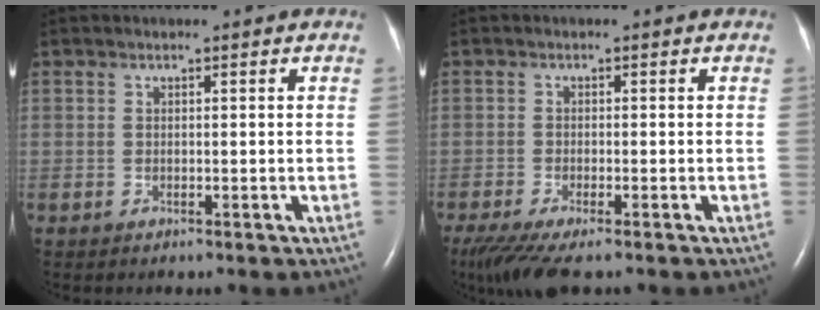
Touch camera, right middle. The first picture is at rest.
{"total": 6.7, "force": [-4.9, 1.0, 4.4], "torque": [-0.080, -0.020, -0.084]}